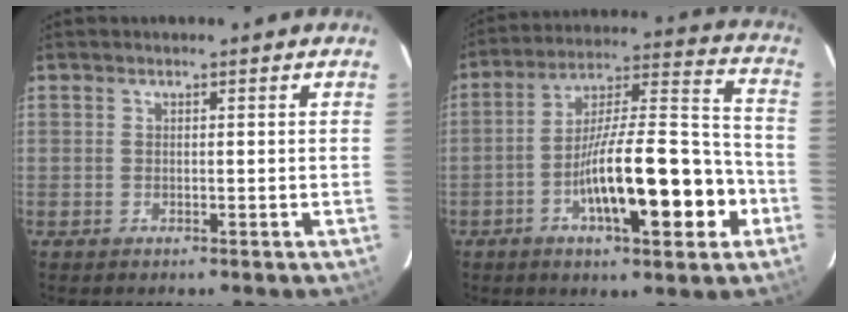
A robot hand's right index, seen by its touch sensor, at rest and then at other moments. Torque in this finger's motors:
{"motor_torque": [1.26, -0.88, 1.05, 0.21]}